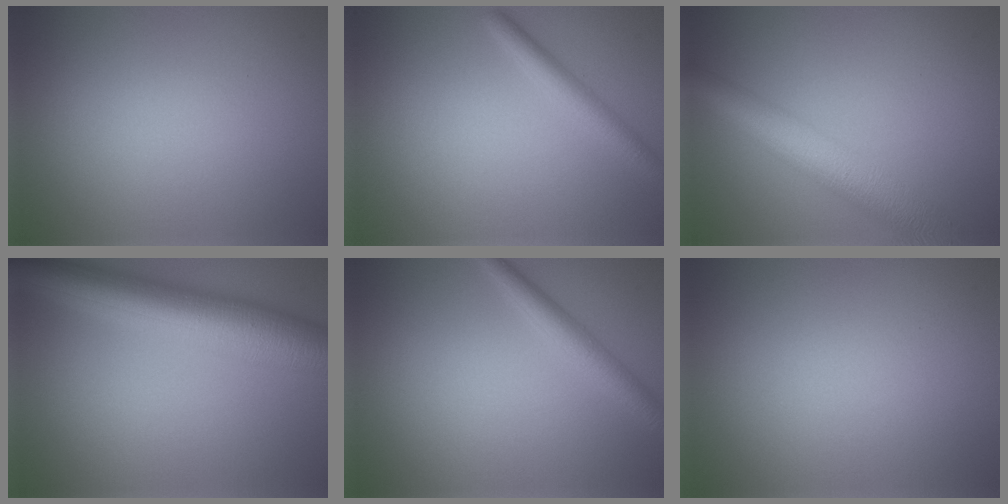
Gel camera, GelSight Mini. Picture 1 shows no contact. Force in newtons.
{"total": 2.3, "press": 2.3, "slide": 0.1}
{"total": 7.1, "press": 7.1, "slide": 0.5}
{"total": 9.3, "press": 9.3, "slide": 0.2}
{"total": 2.6, "press": 2.5, "slide": 0.1}
{"total": 0.0}